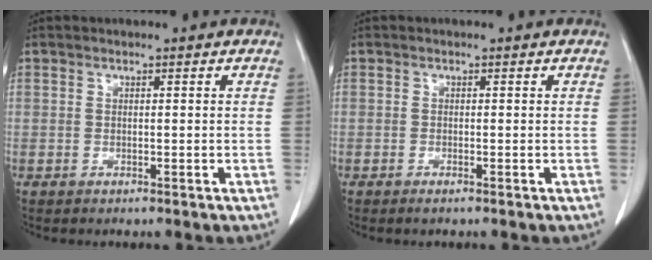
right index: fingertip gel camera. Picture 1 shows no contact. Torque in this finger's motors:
{"motor_torque": [0.08, -0.03, 0.00, 0.01]}